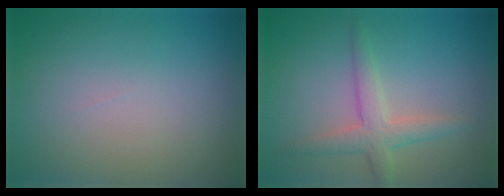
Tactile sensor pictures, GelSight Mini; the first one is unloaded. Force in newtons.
{"total": 2.9, "press": 2.9, "slide": 0.2}